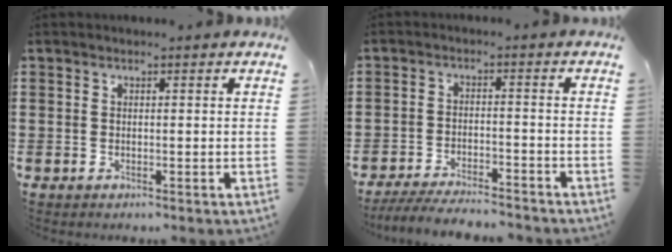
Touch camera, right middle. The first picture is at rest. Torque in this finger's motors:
{"motor_torque": [2.14, 0.00, 0.33, 0.07]}